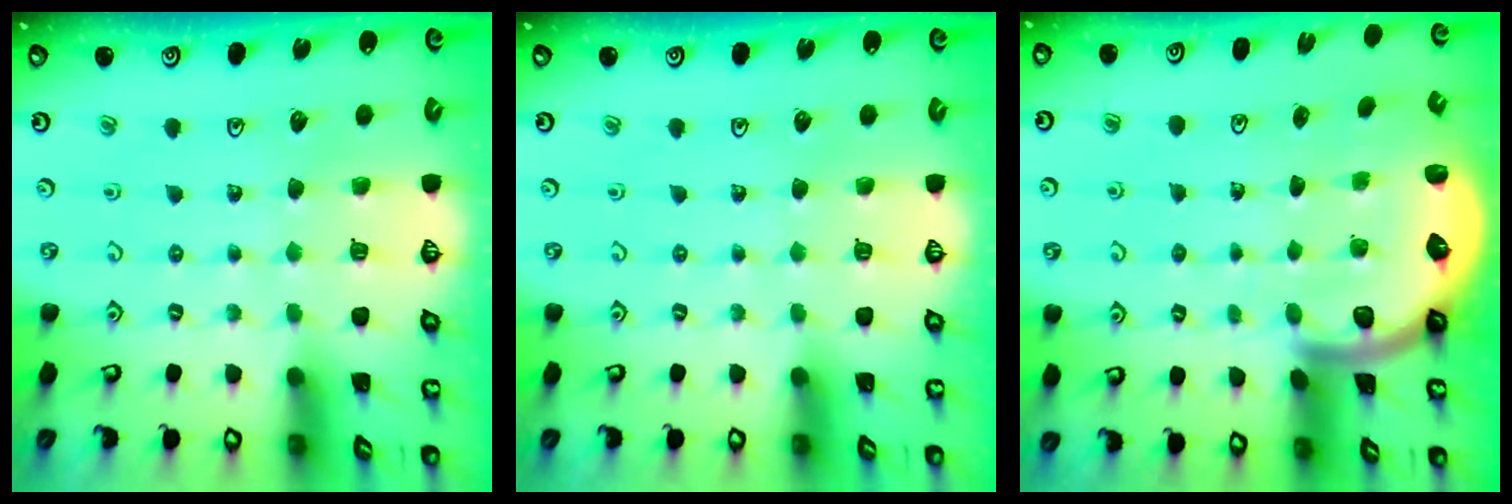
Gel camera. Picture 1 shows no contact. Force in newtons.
{"total": 0.0}
{"total": 3.4, "press": 3.2, "slide": 1.0}